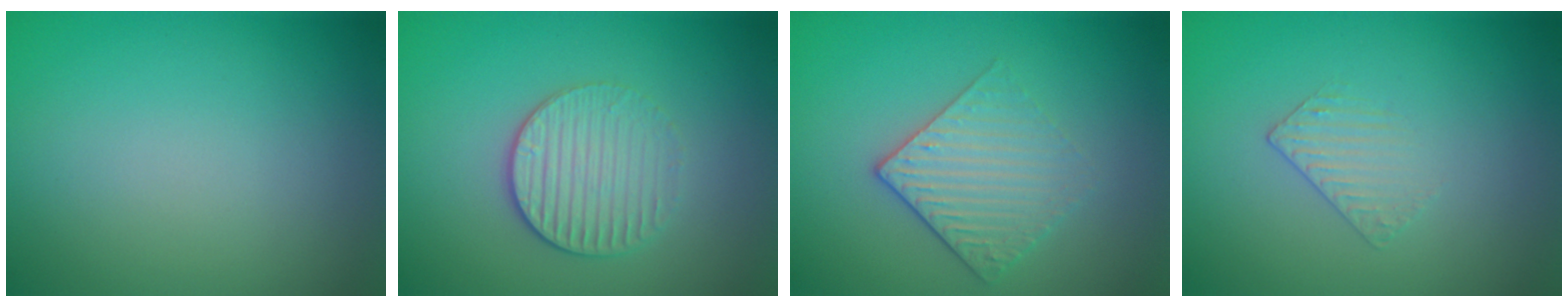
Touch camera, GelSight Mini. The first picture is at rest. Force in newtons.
{"total": 3.0, "press": 2.7, "slide": 1.3}
{"total": 3.1, "press": 2.7, "slide": 1.7}
{"total": 1.0, "press": 0.3, "slide": 1.0}